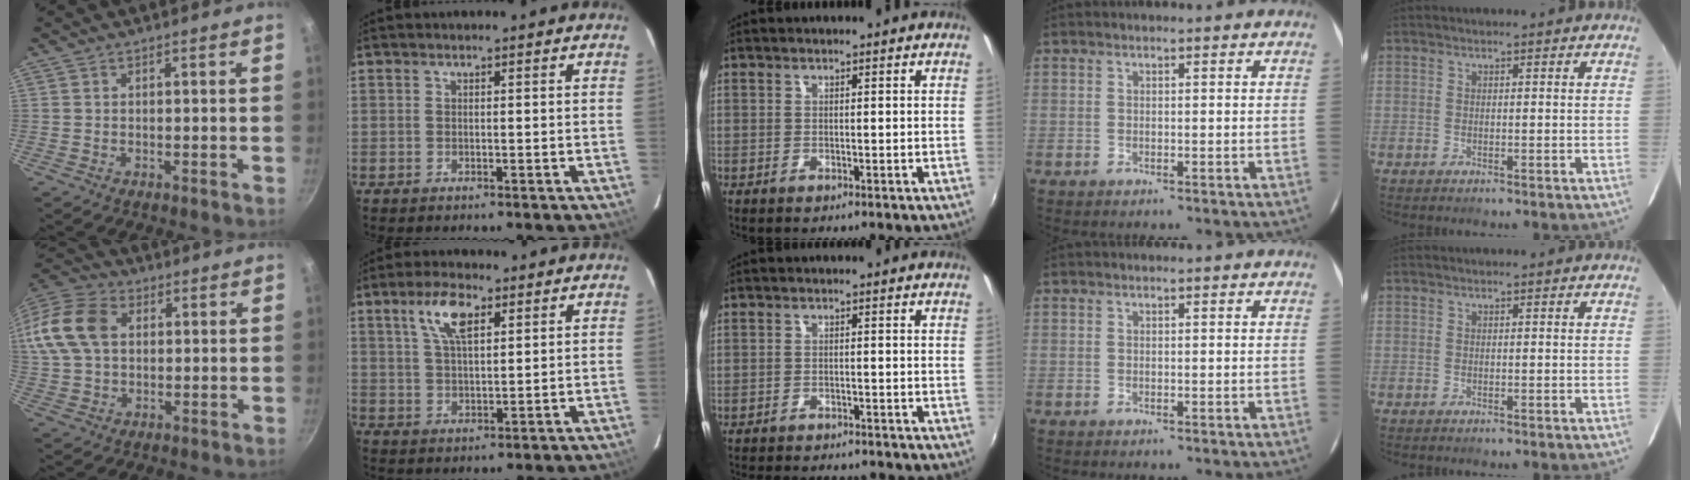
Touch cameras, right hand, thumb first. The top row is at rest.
{"thumb": {"total": 18.4, "force": [3.9, 13.4, 12.0], "torque": [-0.269, 0.032, 0.062]}, "index": {"total": 7.3, "force": [3.6, 2.8, 5.7], "torque": [-0.106, 0.013, 0.070]}, "middle": {"total": 10.8, "force": [-9.8, 2.5, 4.0], "torque": [-0.094, -0.018, -0.141]}}